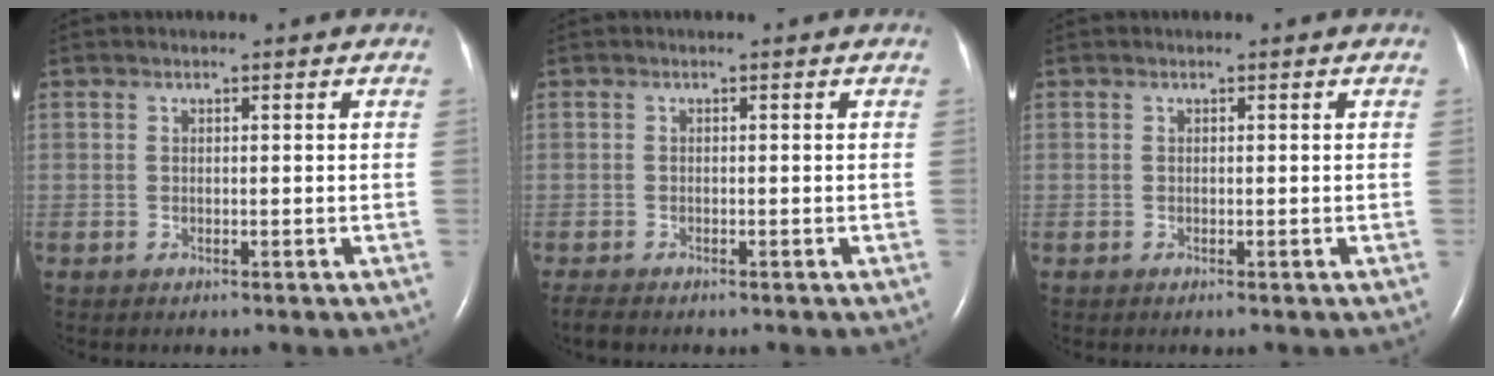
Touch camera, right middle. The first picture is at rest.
{"total": 1.7, "force": [-1.5, 0.3, 0.8], "torque": [-0.023, -0.007, -0.023]}
{"total": 0.0}